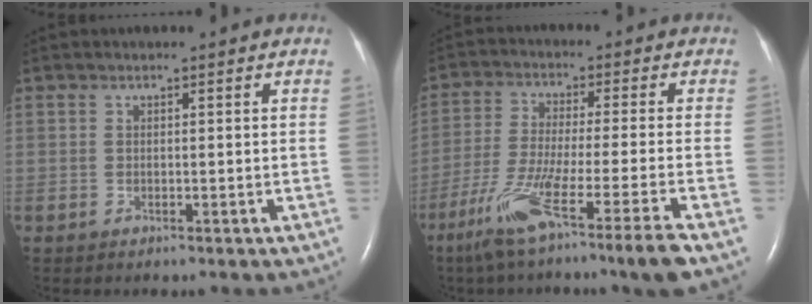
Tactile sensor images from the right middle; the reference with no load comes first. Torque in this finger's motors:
{"motor_torque": [1.27, -0.87, 0.55, 0.09]}